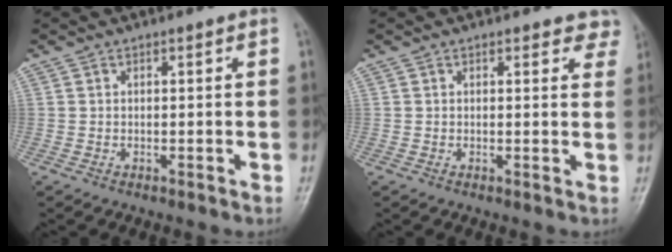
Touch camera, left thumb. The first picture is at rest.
{"total": 3.8, "force": [3.2, 1.7, 0.9], "torque": [0.026, -0.013, 0.019]}